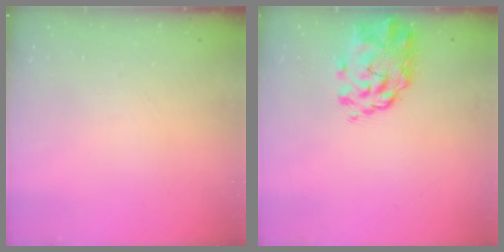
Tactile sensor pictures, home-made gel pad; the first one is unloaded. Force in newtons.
{"total": 3.1, "press": 3.0, "slide": 1.0}